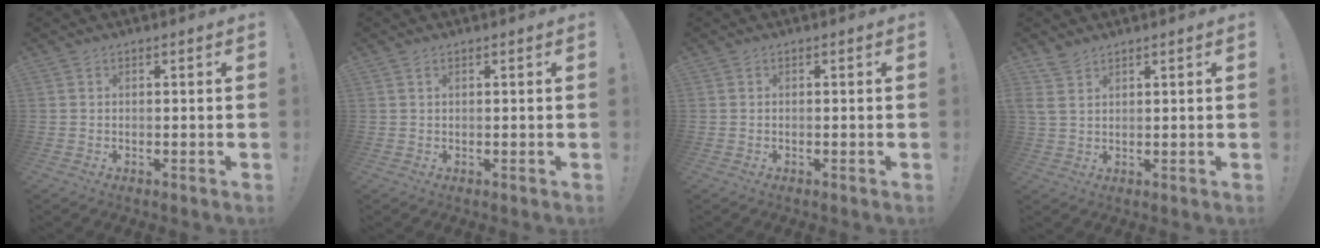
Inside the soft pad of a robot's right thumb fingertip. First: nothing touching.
{"total": 0.7, "force": [0.4, 0.3, 0.4], "torque": [-0.001, -0.002, 0.005]}
{"total": 0.0}
{"total": 4.5, "force": [3.2, 2.2, 2.2], "torque": [-0.042, -0.010, 0.063]}